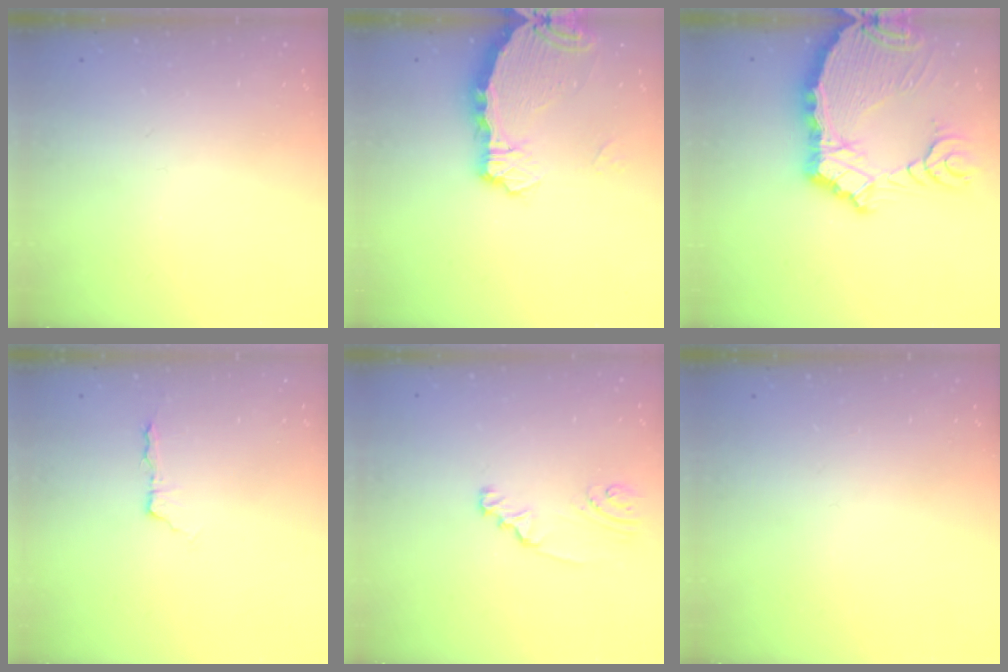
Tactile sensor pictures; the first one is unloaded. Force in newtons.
{"total": 4.9, "press": 4.9, "slide": 0.4}
{"total": 16.2, "press": 16.0, "slide": 2.4}
{"total": 3.7, "press": 3.7, "slide": 0.5}
{"total": 2.3, "press": 2.3, "slide": 0.1}
{"total": 0.0}